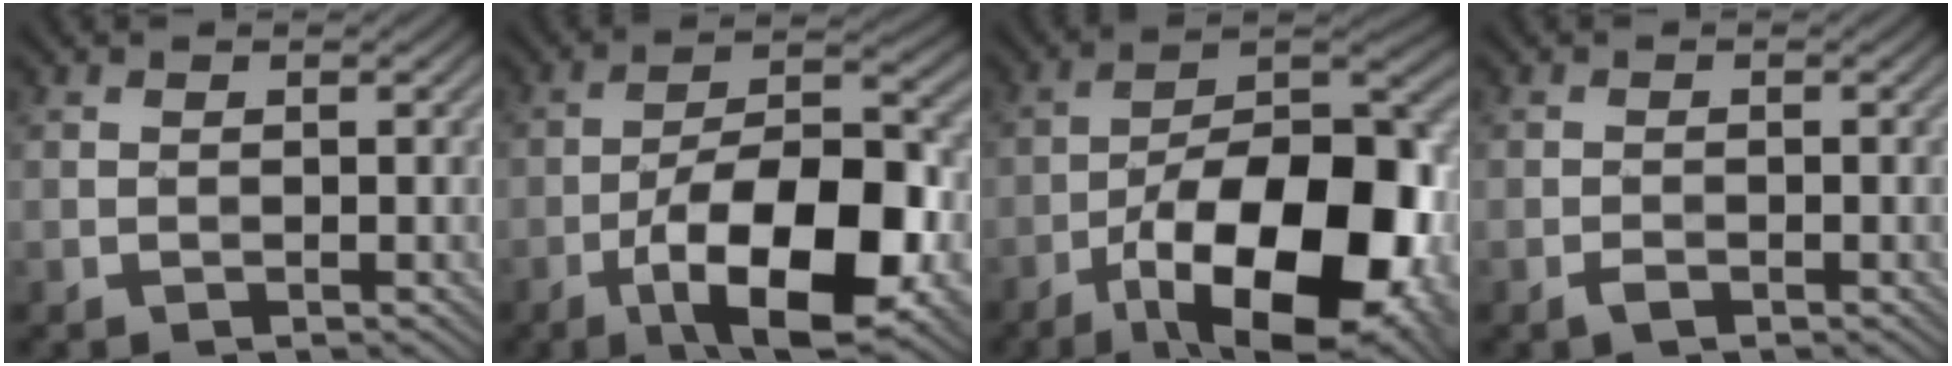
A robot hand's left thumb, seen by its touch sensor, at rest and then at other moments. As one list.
[{"total": 16.1, "force": [-7.3, 6.2, 13.0], "torque": [-0.202, 0.003, -0.127]}, {"total": 19.7, "force": [-9.6, 8.3, 15.1], "torque": [-0.222, 0.000, -0.158]}, {"total": 1.1, "force": [-0.8, 0.5, 0.6], "torque": [-0.012, -0.001, -0.015]}]